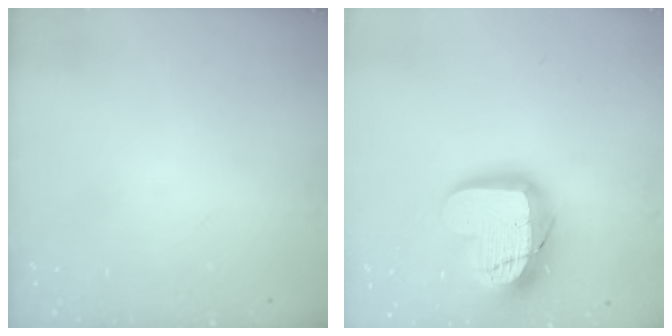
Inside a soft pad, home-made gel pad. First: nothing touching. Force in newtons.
{"total": 20.6, "press": 20.6, "slide": 1.5}